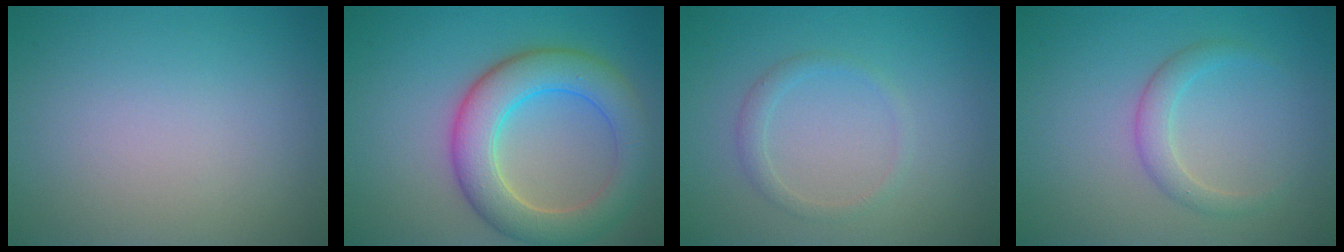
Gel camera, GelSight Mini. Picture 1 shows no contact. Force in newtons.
{"total": 7.0, "press": 7.0, "slide": 0.3}
{"total": 1.3, "press": 1.3, "slide": 0.2}
{"total": 2.0, "press": 2.0, "slide": 0.1}